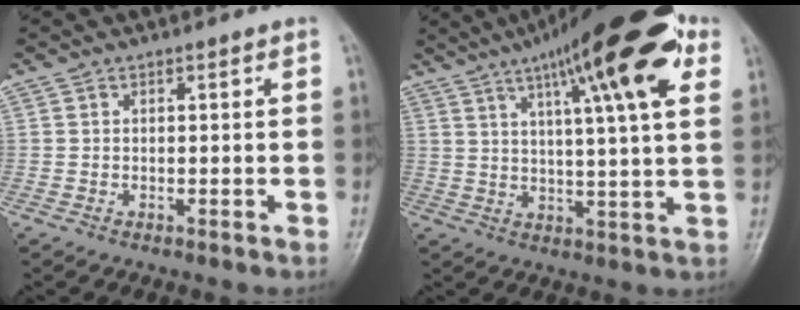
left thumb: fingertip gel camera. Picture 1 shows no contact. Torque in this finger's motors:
{"motor_torque": [0.84, 0.63, 1.54, -1.23, 0.29]}